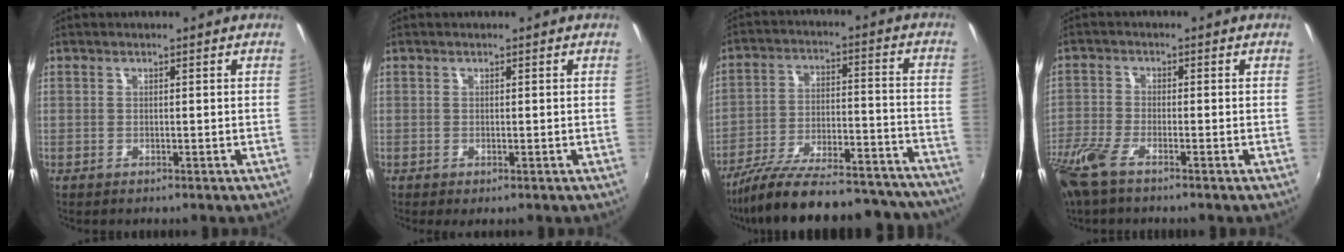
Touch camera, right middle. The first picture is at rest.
{"total": 0.0}
{"total": 31.1, "force": [-27.6, 6.8, 12.6], "torque": [-0.213, -0.018, -0.370]}
{"total": 8.5, "force": [-6.0, 2.3, 5.5], "torque": [-0.139, -0.031, -0.124]}